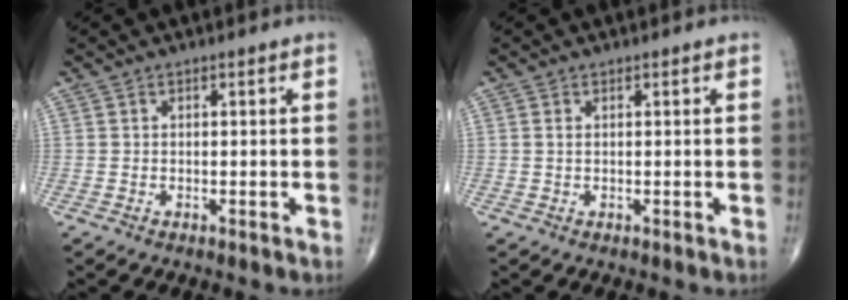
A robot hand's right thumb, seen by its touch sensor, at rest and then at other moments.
{"total": 0.6, "force": [0.2, 0.3, 0.5], "torque": [-0.013, 0.005, 0.005]}